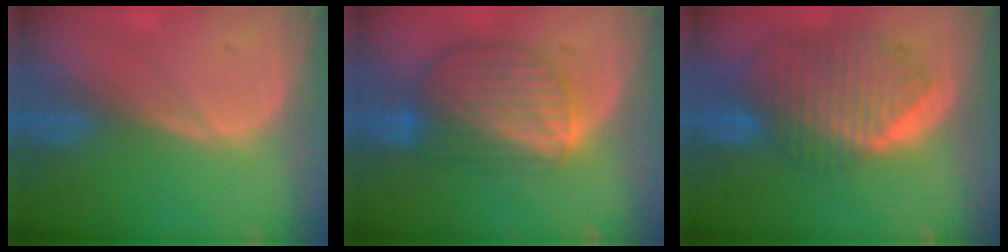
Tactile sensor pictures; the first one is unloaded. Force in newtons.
{"total": 8.8, "press": 7.8, "slide": 4.2}
{"total": 10.3, "press": 9.0, "slide": 5.1}